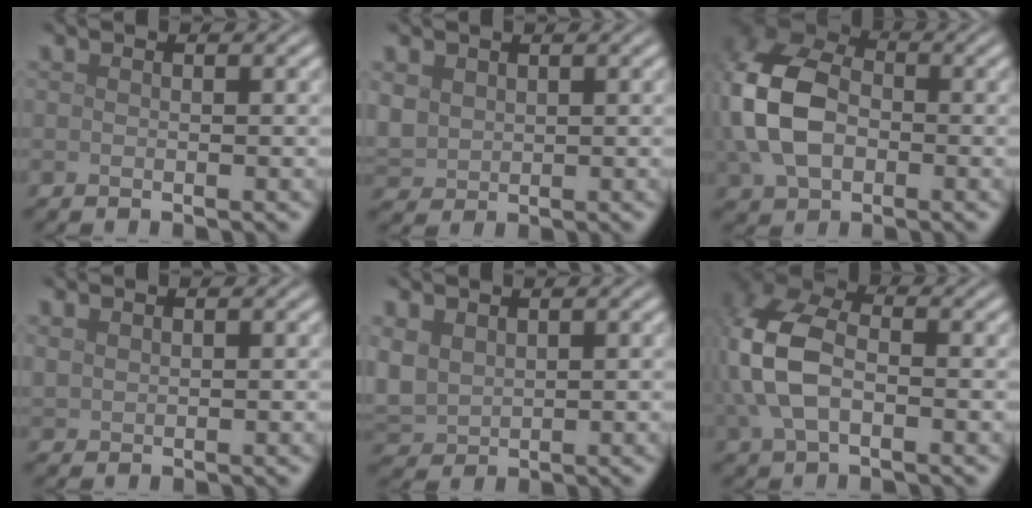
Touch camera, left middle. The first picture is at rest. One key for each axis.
{"total": 2.5, "fx": 1.1, "fy": 2.0, "fz": 1.0, "tx": -0.034, "ty": 0.000, "tz": 0.025}
{"total": 10.6, "fx": -0.3, "fy": 7.6, "fz": 7.4, "tx": -0.195, "ty": -0.002, "tz": -0.014}
{"total": 1.0, "fx": 0.8, "fy": 0.5, "fz": 0.3, "tx": -0.011, "ty": -0.001, "tz": 0.020}
{"total": 3.5, "fx": 1.2, "fy": 2.6, "fz": 1.9, "tx": -0.058, "ty": 0.000, "tz": 0.028}
{"total": 7.6, "fx": -0.2, "fy": 4.9, "fz": 5.8, "tx": -0.155, "ty": 0.006, "tz": -0.011}